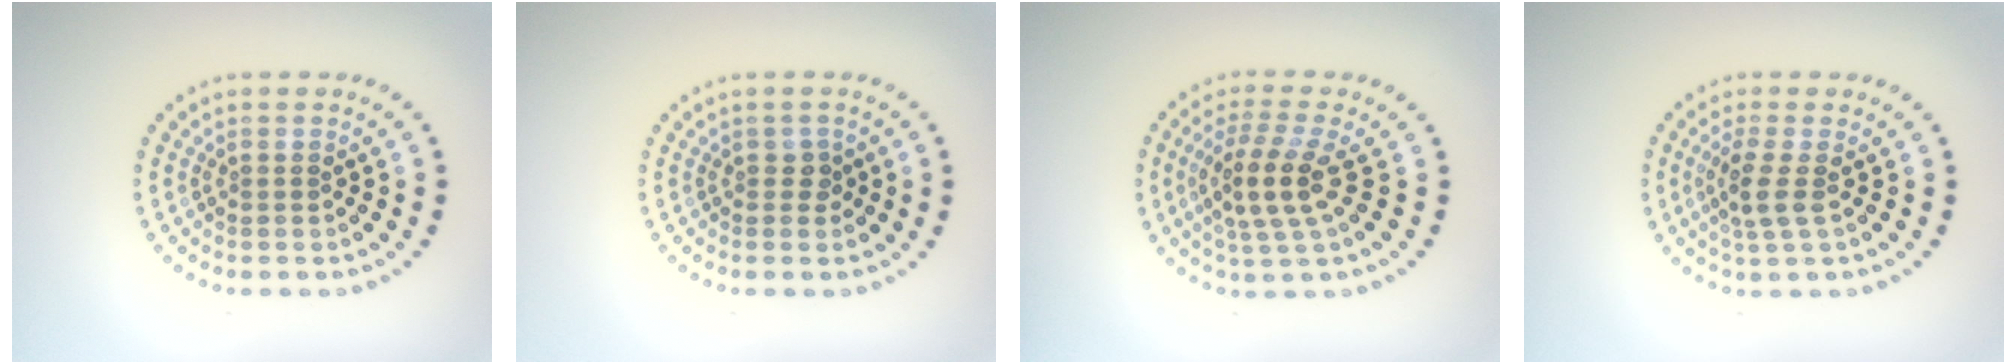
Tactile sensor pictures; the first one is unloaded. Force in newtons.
{"total": 1.0, "press": 0.9, "slide": 0.4}
{"total": 4.1, "press": 3.5, "slide": 2.2}
{"total": 2.5, "press": 2.0, "slide": 1.4}